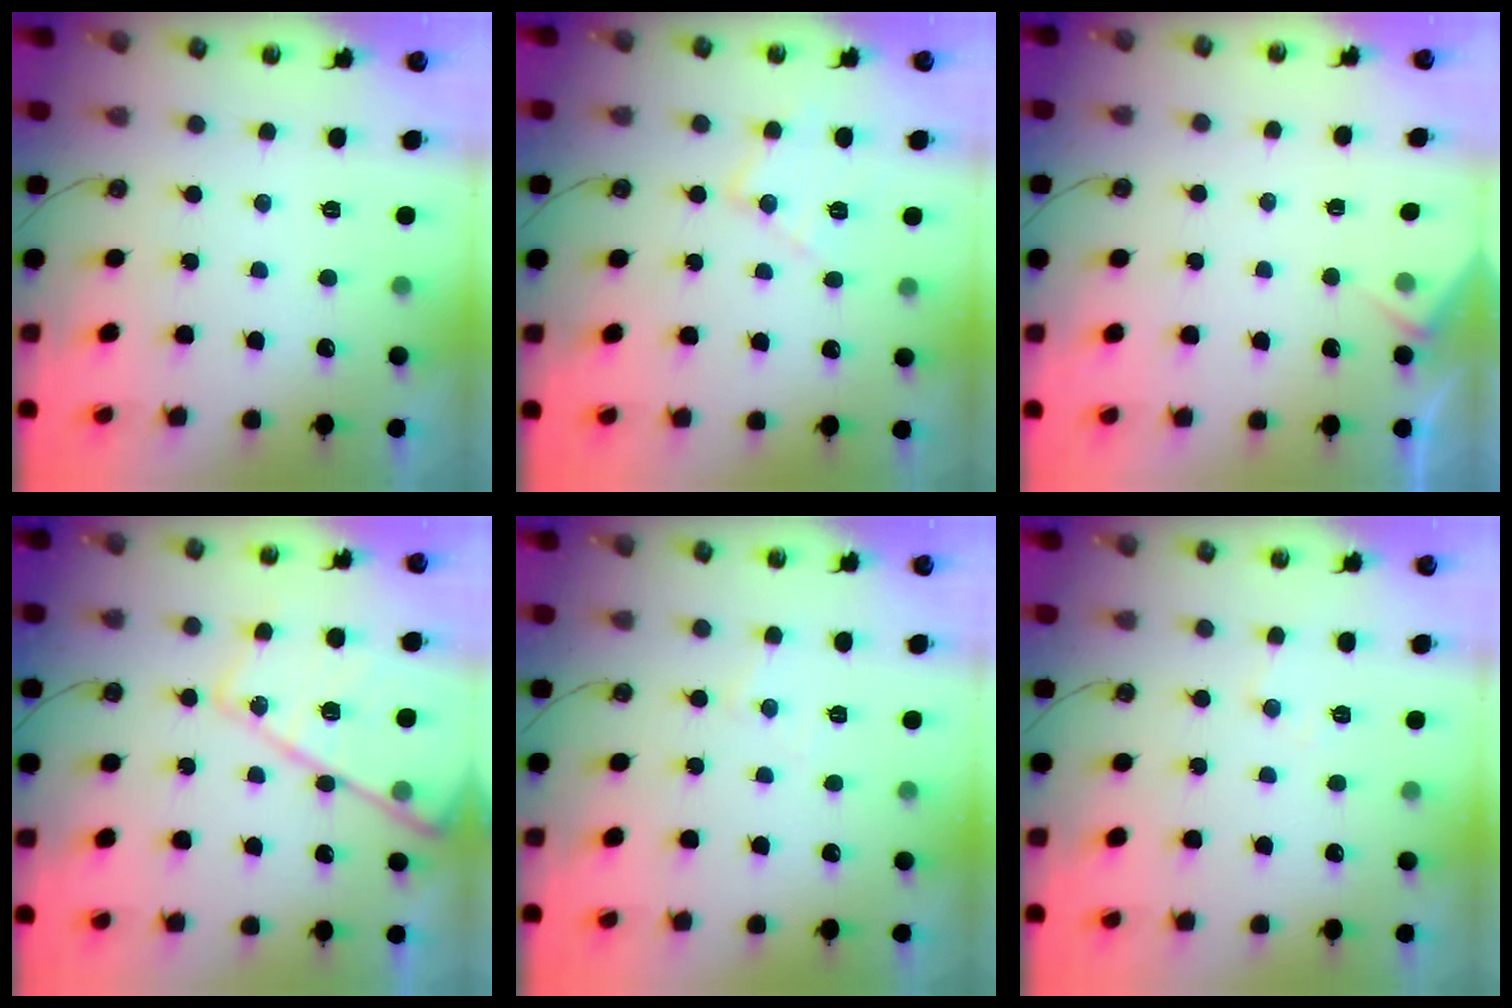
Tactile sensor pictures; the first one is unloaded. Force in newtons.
{"total": 9.6, "press": 9.5, "slide": 0.6}
{"total": 3.5, "press": 3.5, "slide": 0.6}
{"total": 19.4, "press": 19.3, "slide": 1.6}
{"total": 4.1, "press": 4.0, "slide": 0.8}
{"total": 5.2, "press": 5.2, "slide": 0.8}